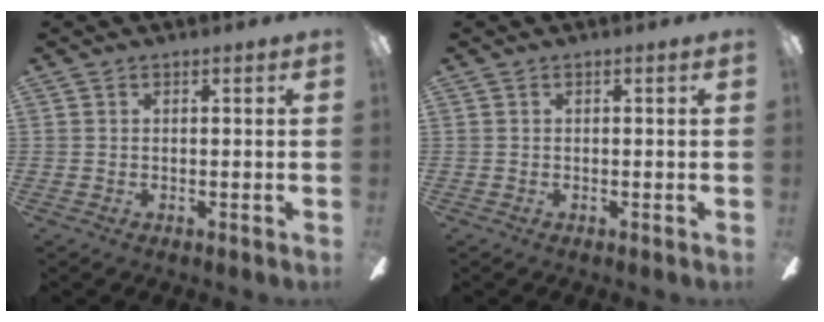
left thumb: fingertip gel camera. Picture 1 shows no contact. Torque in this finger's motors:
{"motor_torque": [0.00, 0.00, 0.12, -0.12, 0.00]}